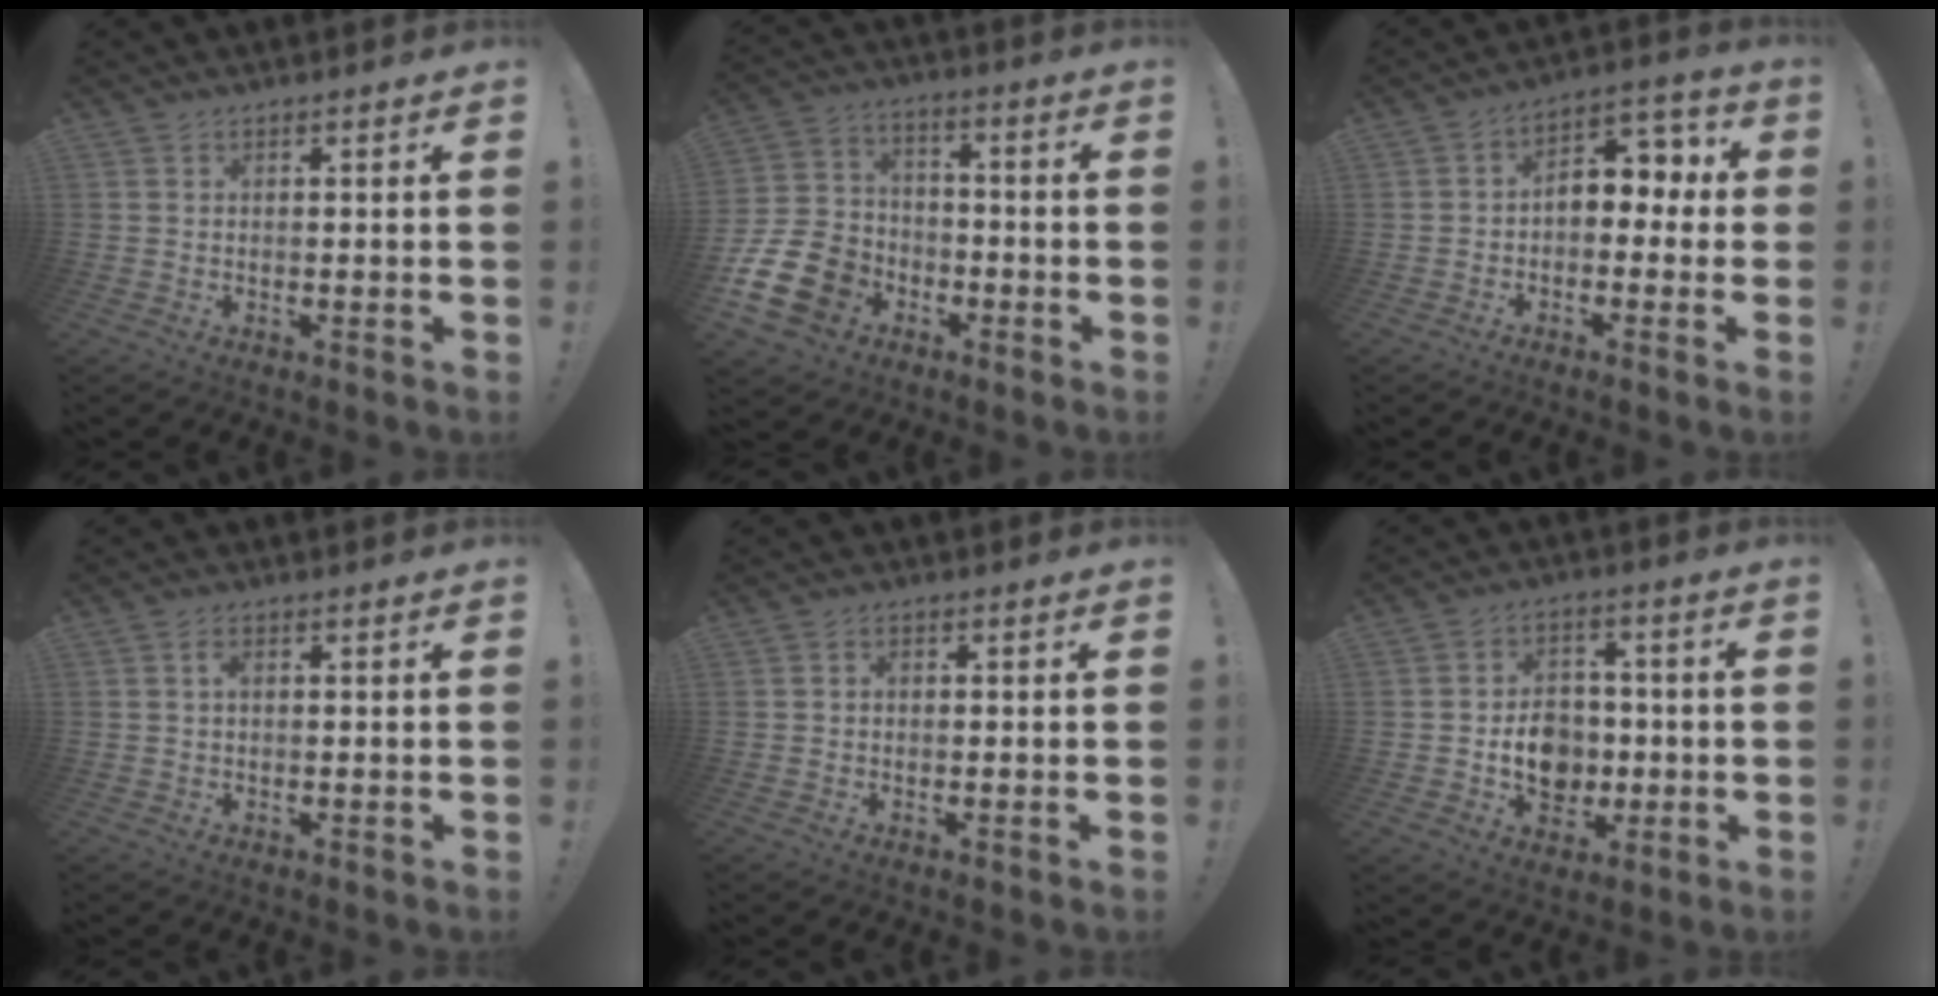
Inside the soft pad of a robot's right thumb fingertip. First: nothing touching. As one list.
[{"total": 17.6, "force": [-7.4, 13.6, 8.3], "torque": [-0.158, 0.051, -0.122]}, {"total": 8.0, "force": [0.1, 6.0, 5.3], "torque": [-0.059, 0.001, 0.004]}, {"total": 1.6, "force": [0.4, 0.9, 1.3], "torque": [-0.020, 0.001, 0.004]}, {"total": 1.2, "force": [-0.5, 0.9, 0.7], "torque": [-0.014, 0.006, -0.009]}, {"total": 10.4, "force": [-1.8, 8.7, 5.4], "torque": [-0.073, 0.007, -0.027]}]